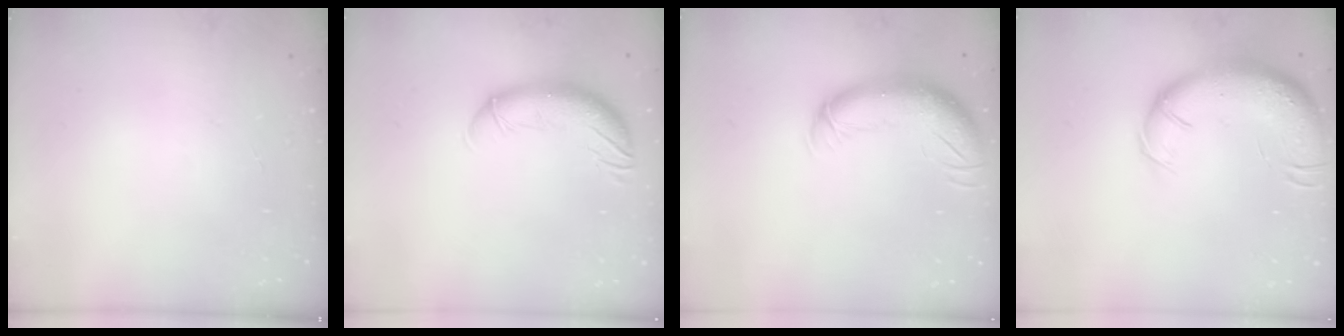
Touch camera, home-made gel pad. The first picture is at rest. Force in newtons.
{"total": 10.8, "press": 10.6, "slide": 2.3}
{"total": 13.7, "press": 13.3, "slide": 3.1}
{"total": 16.1, "press": 15.6, "slide": 3.8}